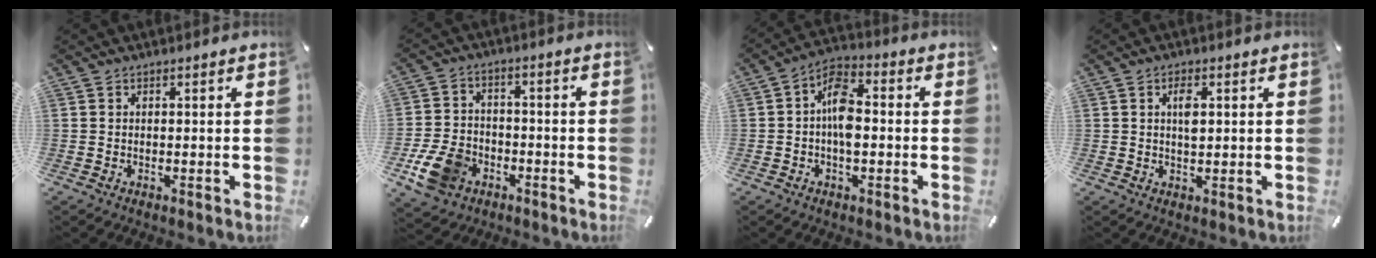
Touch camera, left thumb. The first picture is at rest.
{"total": 10.6, "force": [-4.9, 7.8, 5.2], "torque": [-0.105, 0.028, -0.087]}
{"total": 8.0, "force": [-1.3, 4.4, 6.5], "torque": [-0.116, 0.013, -0.023]}
{"total": 3.4, "force": [0.9, 1.5, 2.9], "torque": [-0.047, 0.001, 0.011]}